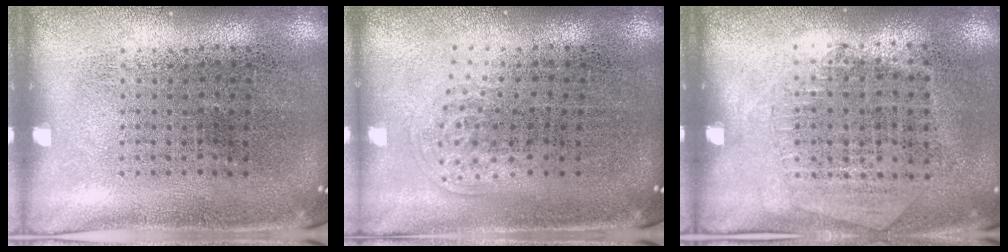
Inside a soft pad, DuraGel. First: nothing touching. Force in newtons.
{"total": 0.9, "press": 0.6, "slide": 0.7}
{"total": 1.3, "press": 1.1, "slide": 0.6}